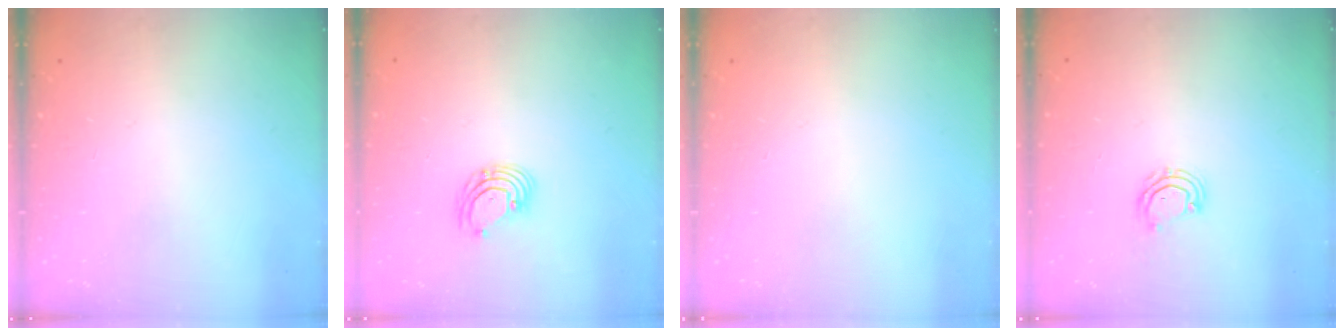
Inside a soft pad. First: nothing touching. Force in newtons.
{"total": 3.9, "press": 3.9, "slide": 0.6}
{"total": 0.0}
{"total": 5.0, "press": 4.9, "slide": 0.3}